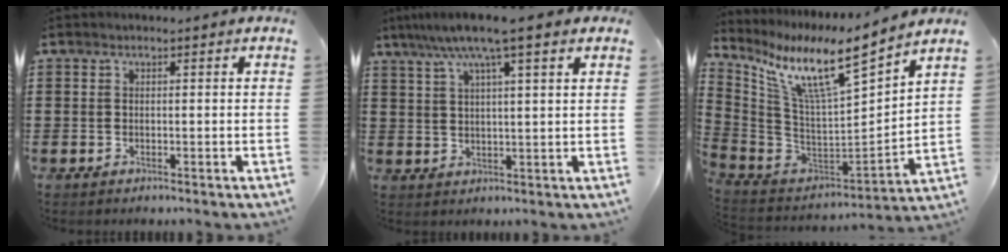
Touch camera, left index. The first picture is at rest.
{"total": 7.9, "force": [5.3, 0.4, 5.8], "torque": [-0.124, -0.006, 0.092]}
{"total": 11.2, "force": [7.4, 1.2, 8.4], "torque": [-0.188, -0.054, 0.119]}